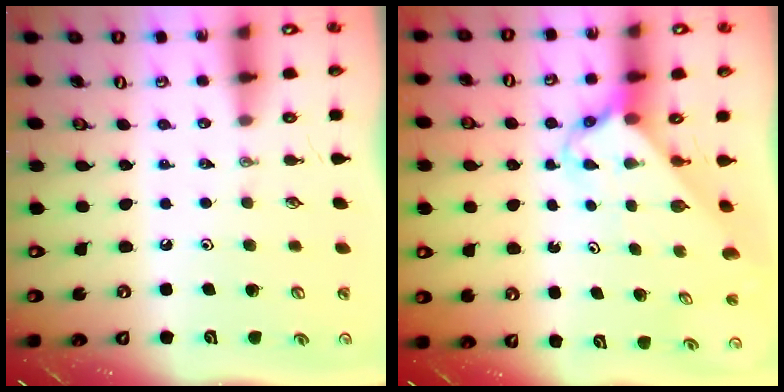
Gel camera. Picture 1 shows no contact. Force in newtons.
{"total": 2.9, "press": 2.9, "slide": 0.3}